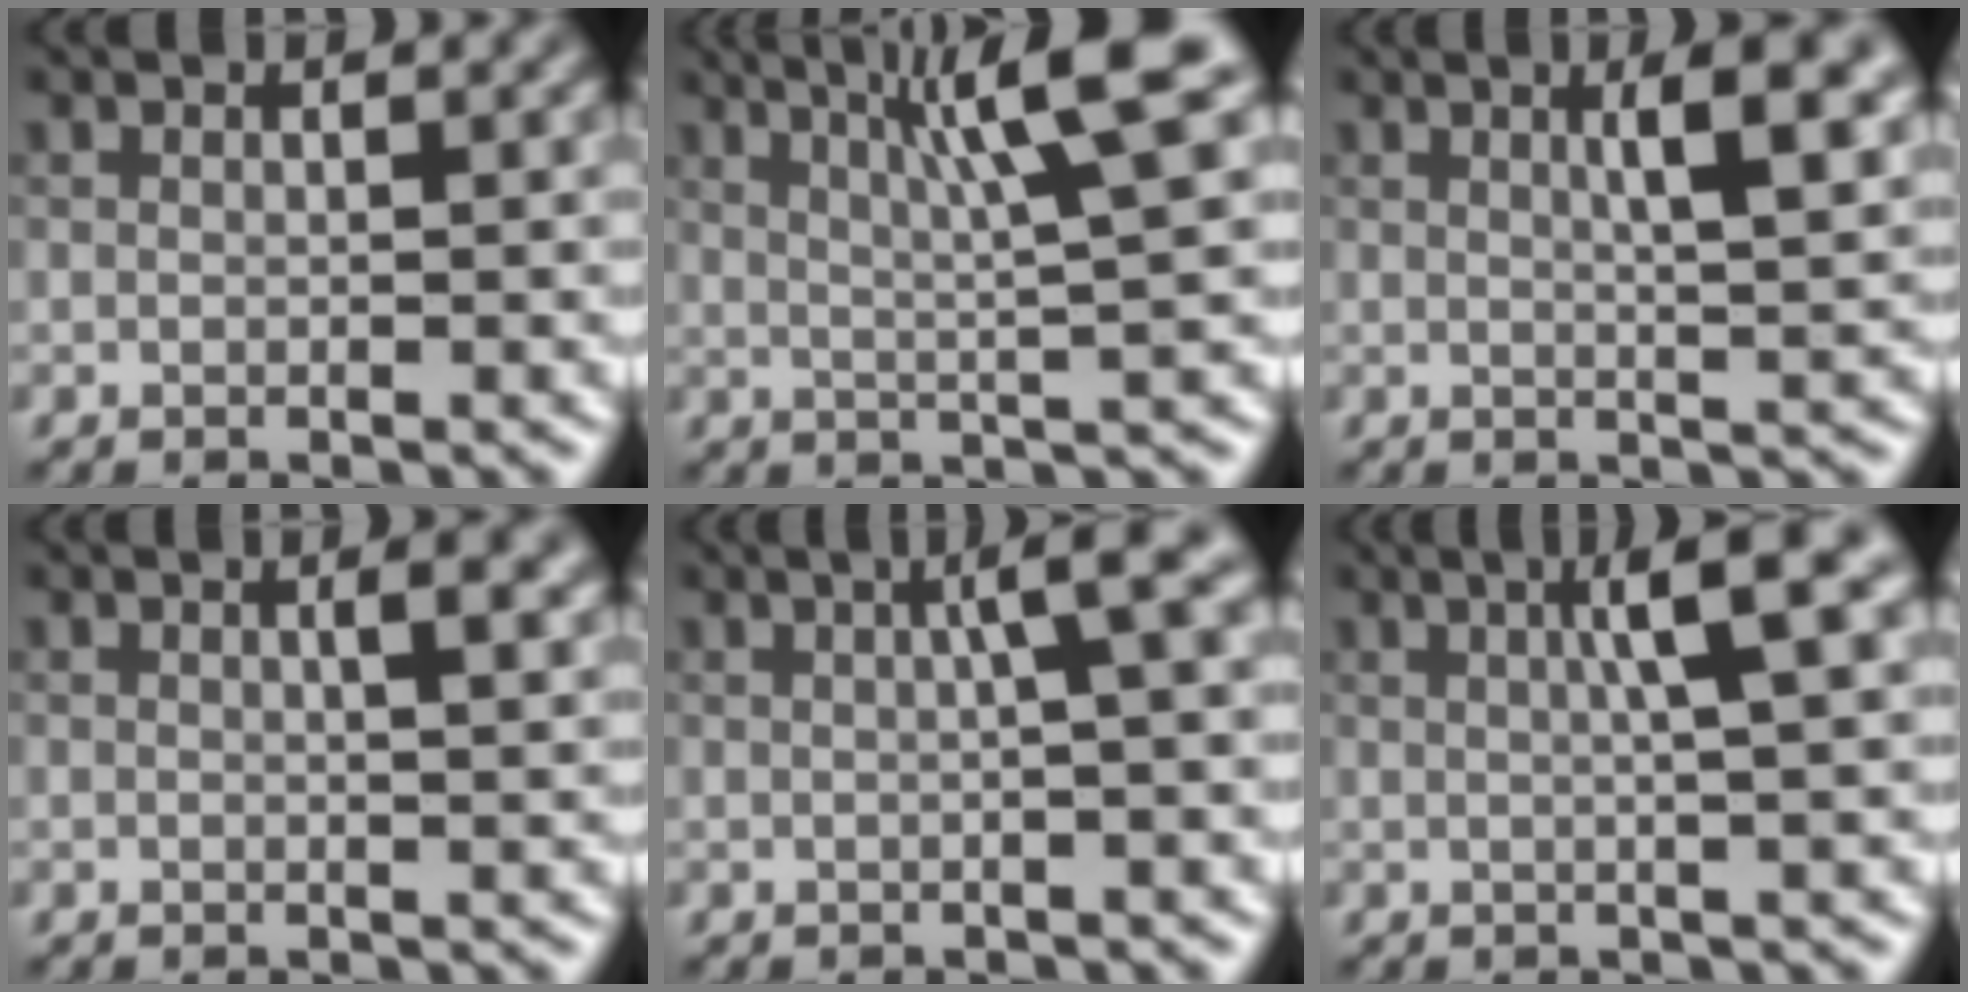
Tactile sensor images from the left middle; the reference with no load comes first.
{"total": 7.7, "force": [3.2, 0.9, 7.0], "torque": [-0.095, 0.017, 0.053]}
{"total": 5.7, "force": [1.8, 1.5, 5.2], "torque": [-0.054, 0.010, 0.022]}
{"total": 3.0, "force": [1.0, 1.0, 2.7], "torque": [-0.022, 0.008, 0.008]}
{"total": 3.9, "force": [0.8, 0.7, 3.8], "torque": [-0.048, 0.016, 0.009]}
{"total": 5.4, "force": [1.4, 0.8, 5.1], "torque": [-0.068, 0.017, 0.020]}